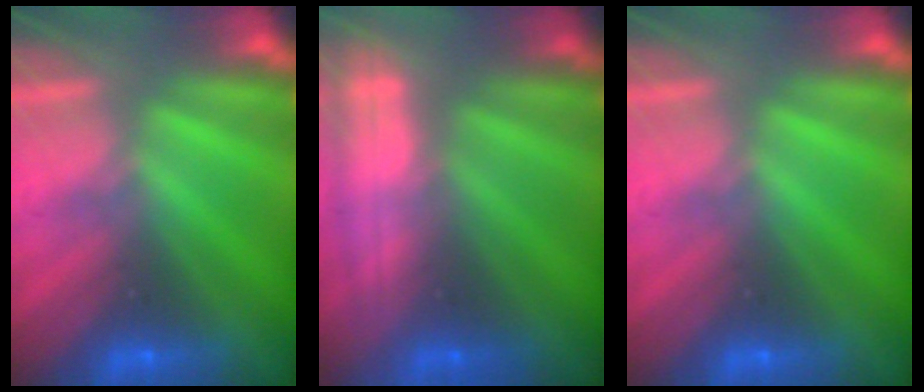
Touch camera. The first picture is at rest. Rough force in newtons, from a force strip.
{"total": 2.9}
{"total": 0.0}